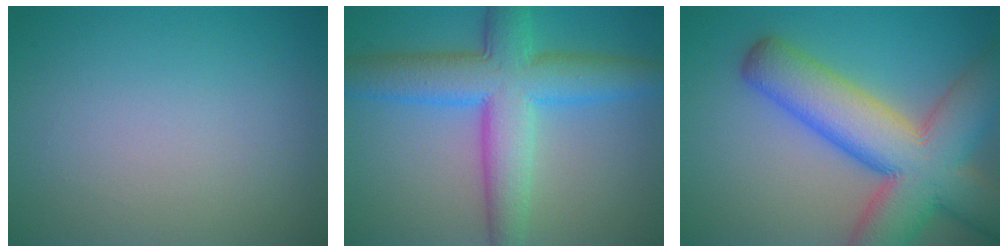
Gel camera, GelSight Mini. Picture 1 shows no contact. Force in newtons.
{"total": 8.6, "press": 8.6, "slide": 0.5}
{"total": 12.5, "press": 12.5, "slide": 0.6}